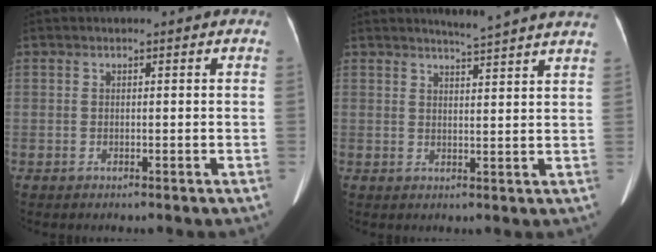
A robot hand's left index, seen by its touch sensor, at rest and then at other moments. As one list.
[{"total": 8.1, "force": [7.6, -1.1, 2.7], "torque": [-0.041, -0.007, 0.082]}]